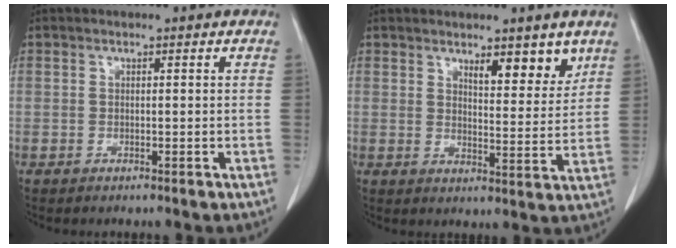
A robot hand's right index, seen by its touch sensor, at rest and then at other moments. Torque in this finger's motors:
{"motor_torque": [0.06, 0.40, 0.15, 0.01]}